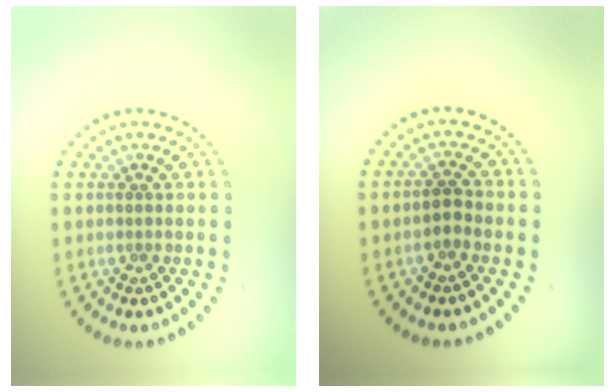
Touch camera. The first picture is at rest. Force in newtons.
{"total": 1.6, "press": 1.5, "slide": 0.6}